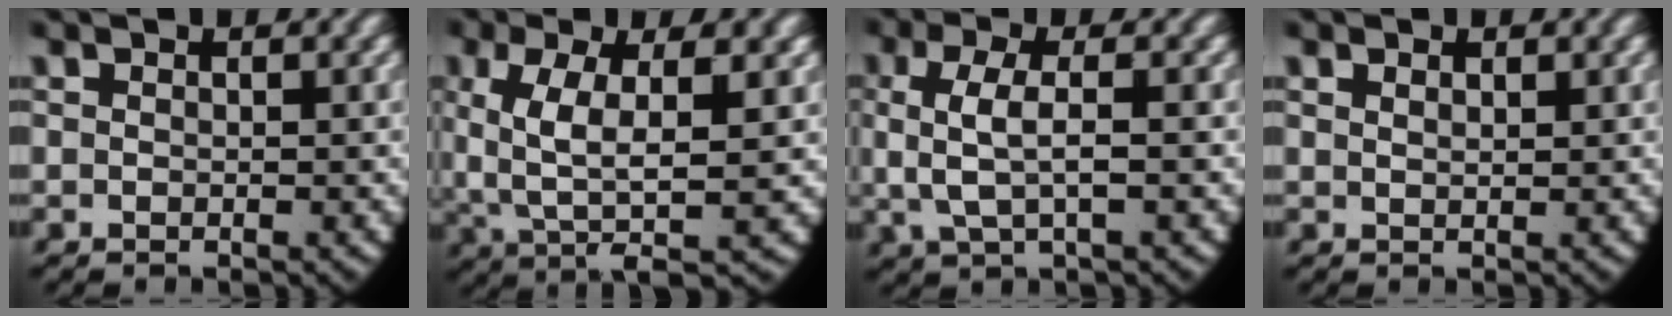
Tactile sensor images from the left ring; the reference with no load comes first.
{"total": 6.8, "force": [0.4, 3.0, 6.1], "torque": [-0.112, -0.013, 0.017]}
{"total": 4.3, "force": [0.8, 2.0, 3.7], "torque": [-0.088, -0.002, 0.022]}
{"total": 0.8, "force": [0.7, -0.1, 0.3], "torque": [-0.006, -0.008, 0.021]}